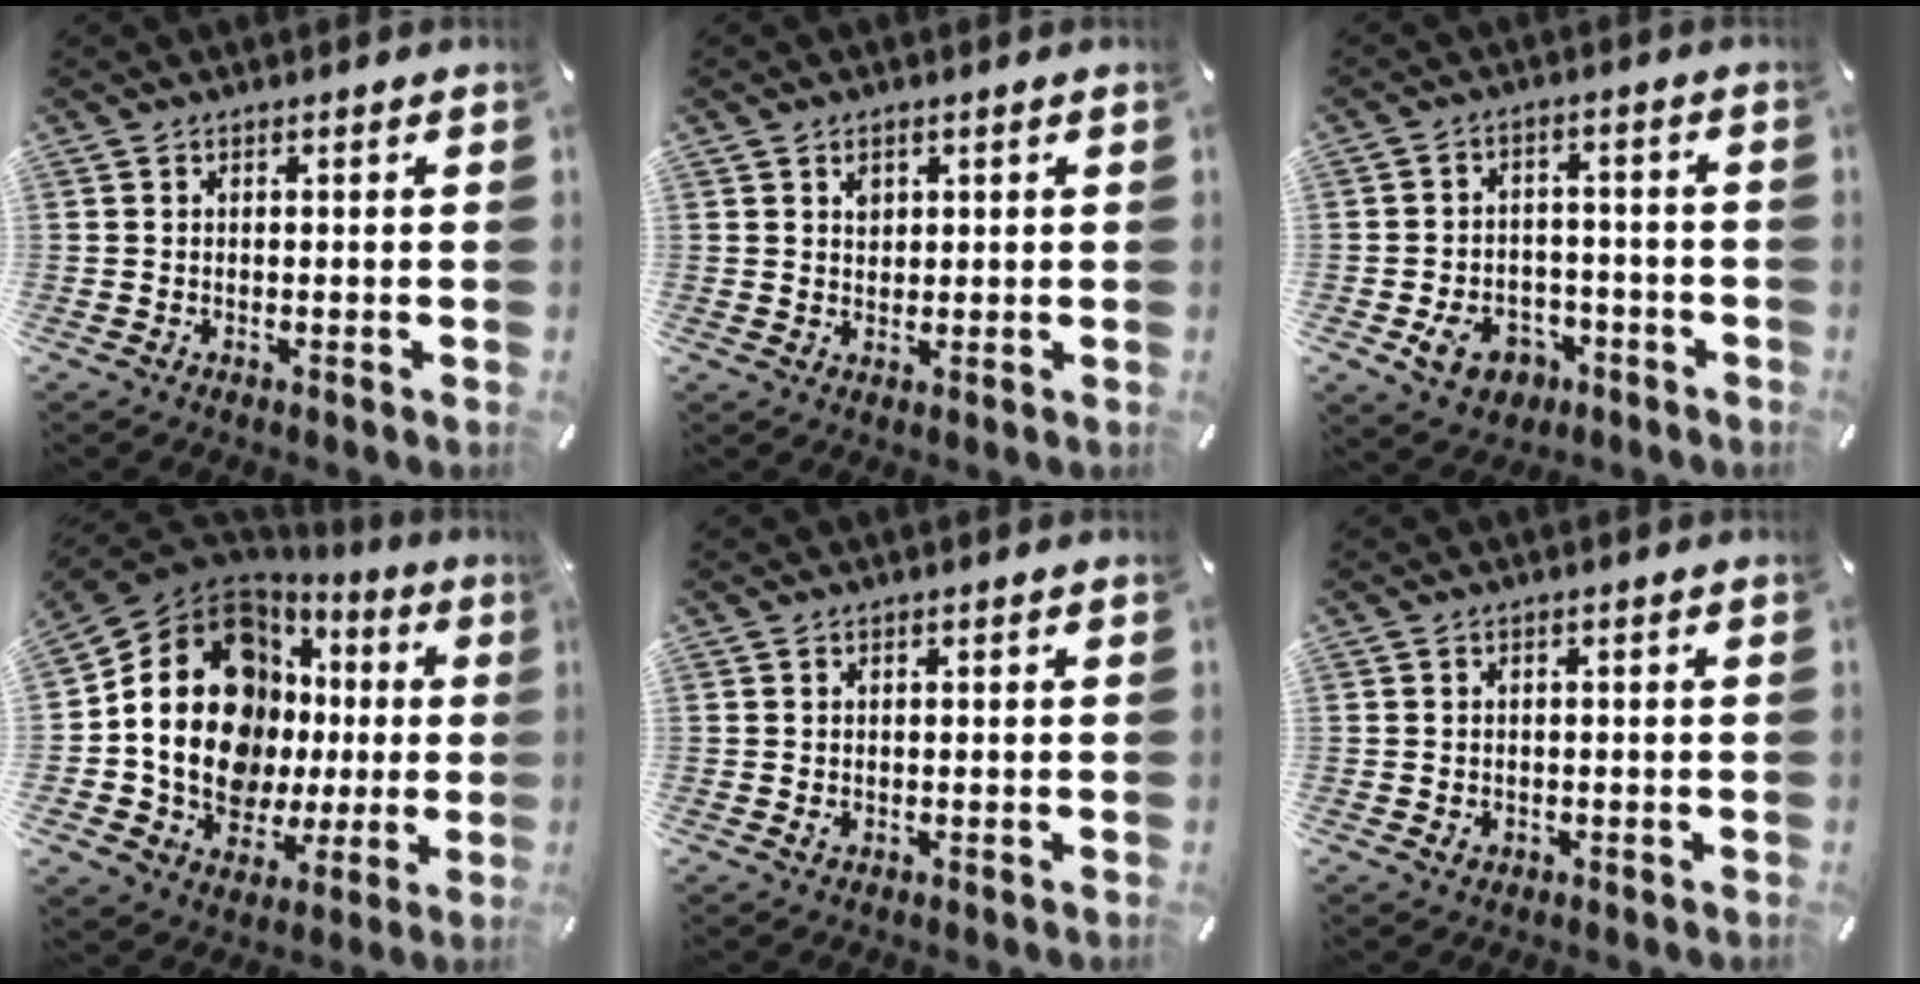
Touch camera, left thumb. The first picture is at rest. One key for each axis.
{"total": 2.5, "fx": 1.0, "fy": 2.1, "fz": 0.8, "tx": -0.001, "ty": -0.003, "tz": 0.014}
{"total": 9.0, "fx": -3.8, "fy": 7.2, "fz": 4.0, "tx": -0.081, "ty": 0.031, "tz": -0.066}
{"total": 21.0, "fx": 3.6, "fy": 15.5, "fz": 13.7, "tx": -0.280, "ty": -0.036, "tz": 0.064}
{"total": 0.9, "fx": 0.0, "fy": 0.7, "fz": 0.5, "tx": -0.003, "ty": 0.000, "tz": -0.003}
{"total": 1.5, "fx": -0.4, "fy": 1.4, "fz": 0.6, "tx": -0.012, "ty": 0.004, "tz": -0.009}